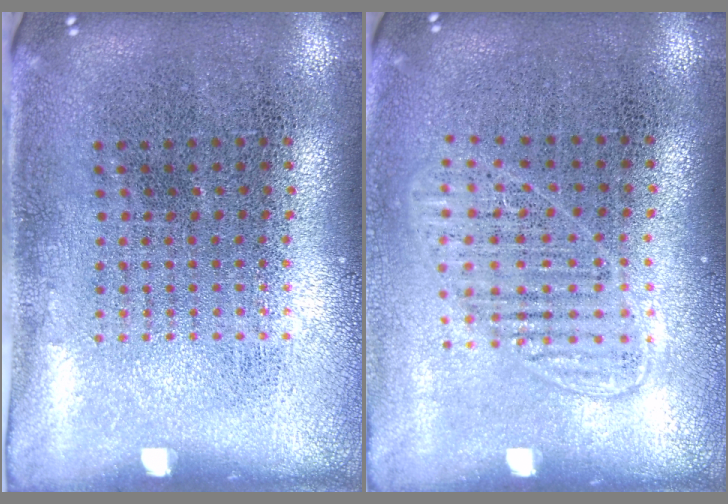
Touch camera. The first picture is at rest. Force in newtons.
{"total": 1.4, "press": 1.2, "slide": 0.7}